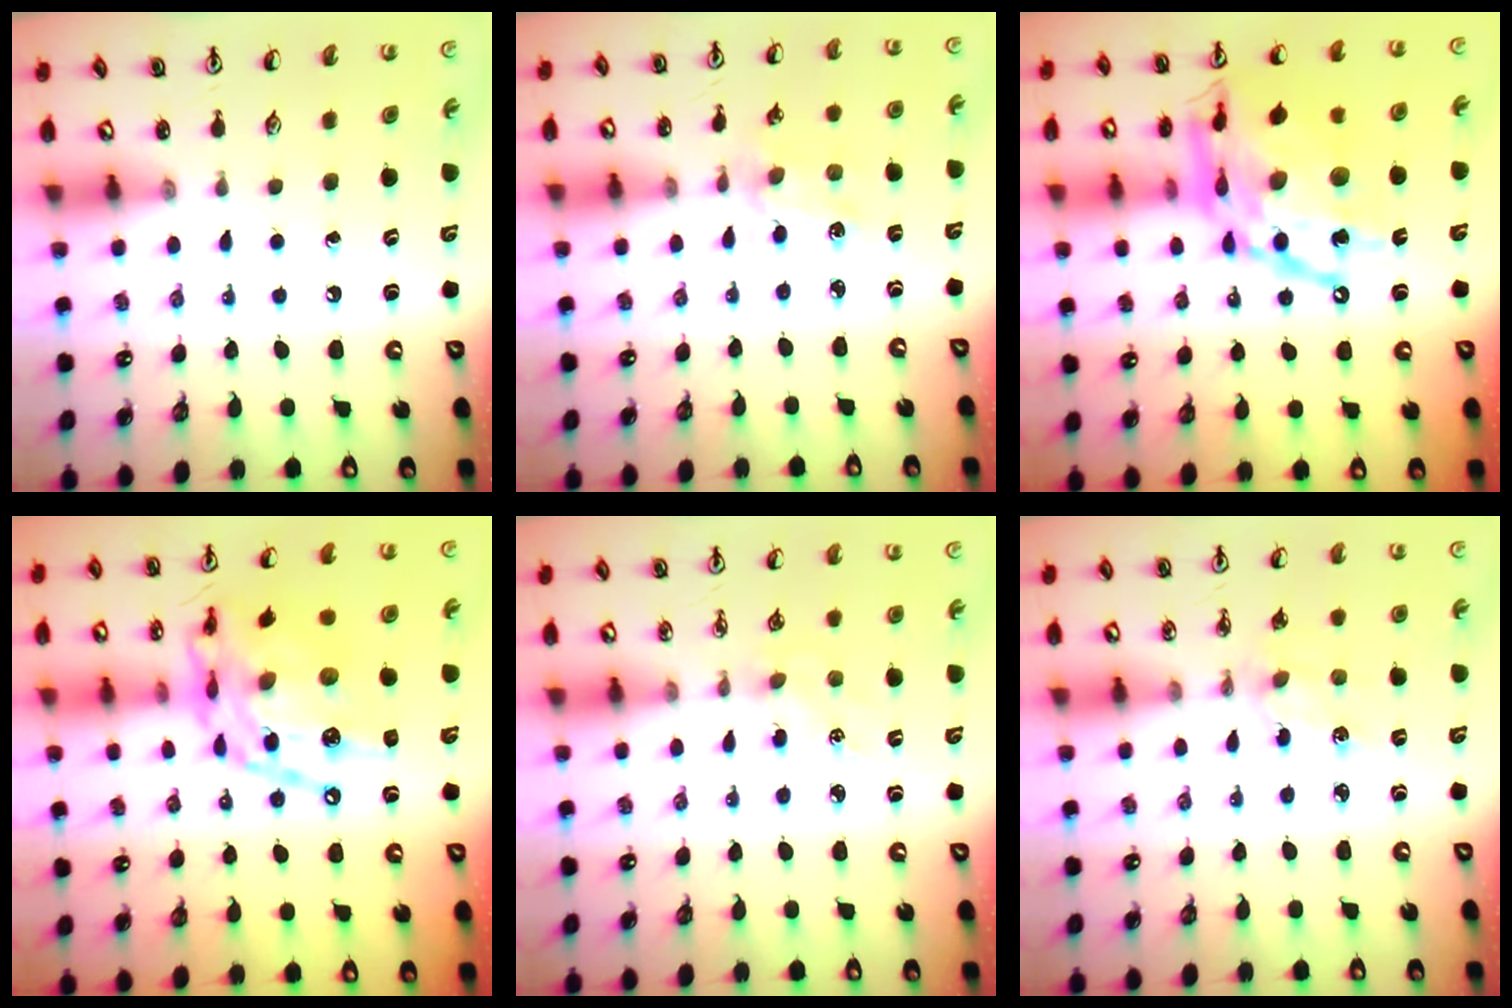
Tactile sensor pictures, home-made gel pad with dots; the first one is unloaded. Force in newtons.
{"total": 1.0, "press": 1.0, "slide": 0.2}
{"total": 22.7, "press": 22.6, "slide": 1.9}
{"total": 20.0, "press": 19.9, "slide": 1.6}
{"total": 5.0, "press": 5.0, "slide": 0.6}
{"total": 2.7, "press": 2.6, "slide": 0.4}